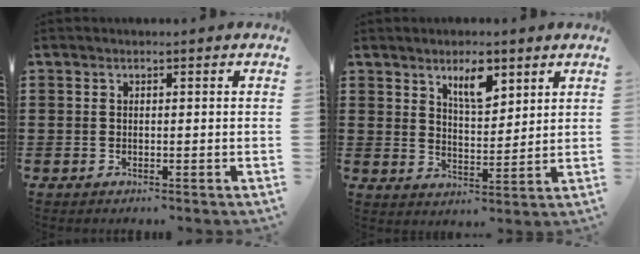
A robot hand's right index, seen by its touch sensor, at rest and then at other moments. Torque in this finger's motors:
{"motor_torque": [0.10, -0.08, 0.17, 0.13]}